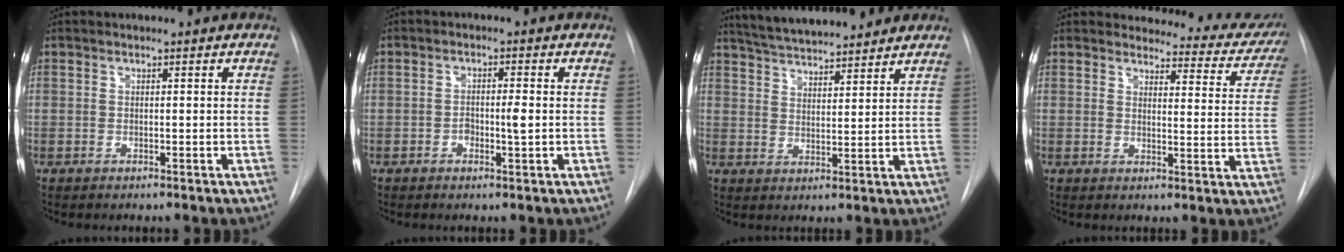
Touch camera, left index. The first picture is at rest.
{"total": 2.5, "force": [-0.9, 0.6, 2.3], "torque": [-0.039, -0.005, -0.016]}
{"total": 13.6, "force": [12.1, 2.1, 5.6], "torque": [-0.096, 0.020, 0.188]}
{"total": 15.1, "force": [14.4, 3.8, 2.3], "torque": [0.014, -0.079, 0.132]}